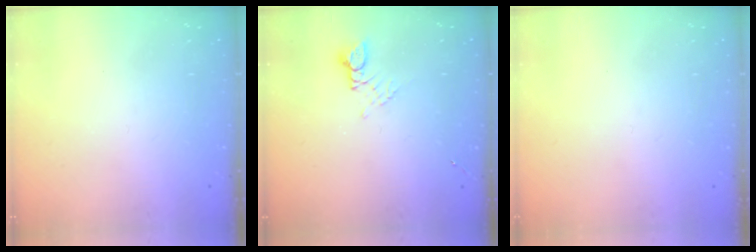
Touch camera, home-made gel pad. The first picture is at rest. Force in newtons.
{"total": 3.2, "press": 3.2, "slide": 0.4}
{"total": 0.0}